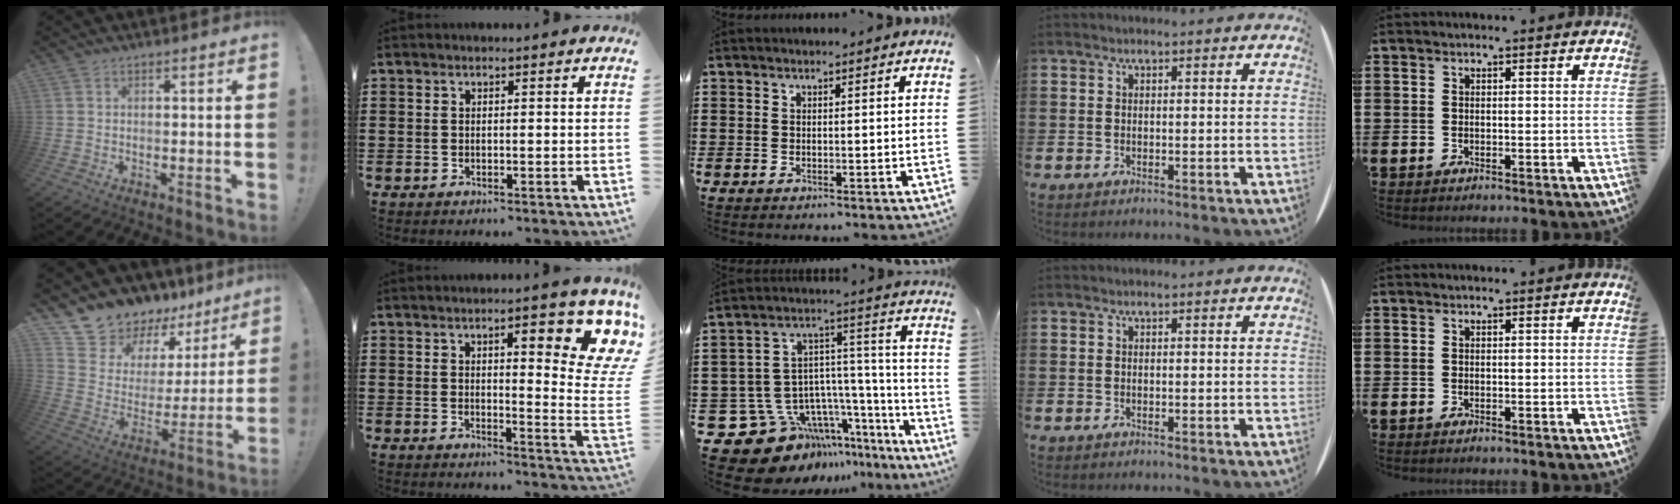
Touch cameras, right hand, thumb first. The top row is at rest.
{"thumb": {"total": 11.5, "force": [10.7, 4.2, -0.1], "torque": [-0.013, -0.108, 0.201]}, "index": {"total": 10.7, "force": [5.3, 2.9, 8.8], "torque": [-0.119, -0.027, 0.084]}, "middle": {"total": 12.2, "force": [-8.4, 7.7, 4.5], "torque": [-0.126, -0.005, -0.145]}}